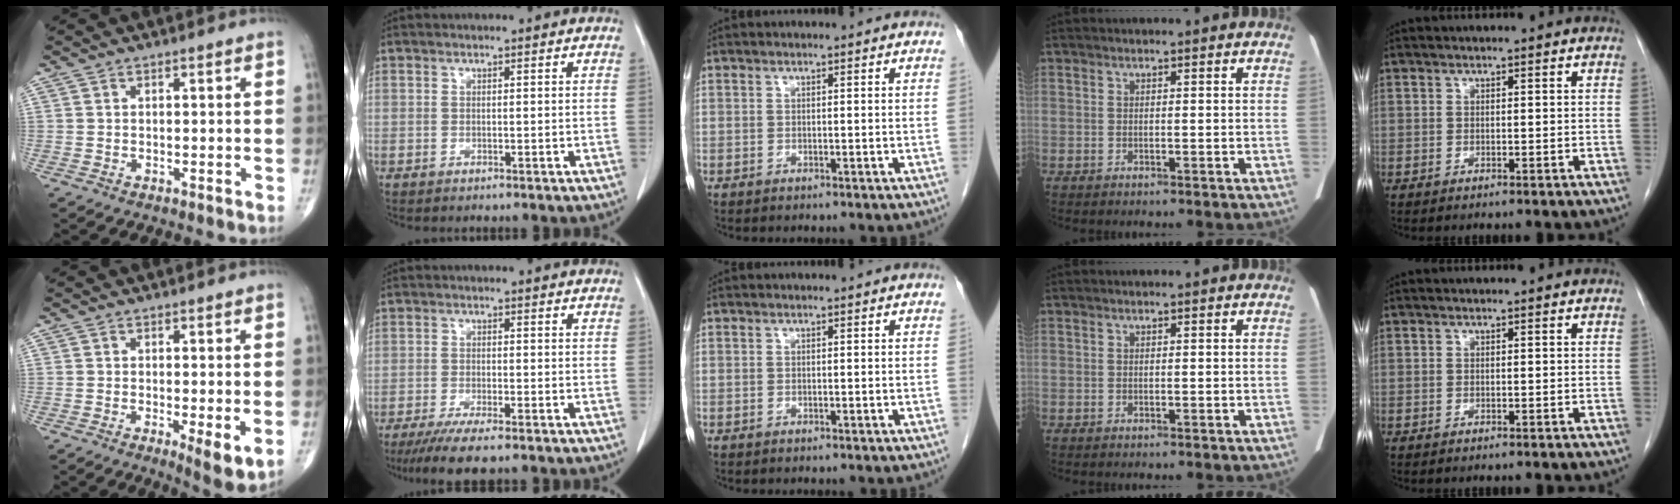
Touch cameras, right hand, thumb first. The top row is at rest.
{"thumb": {"total": 5.6, "force": [-1.0, 1.6, 5.2], "torque": [-0.080, -0.018, -0.015]}, "index": {"total": 6.8, "force": [-5.3, 0.3, 4.3], "torque": [-0.068, -0.017, -0.085]}}